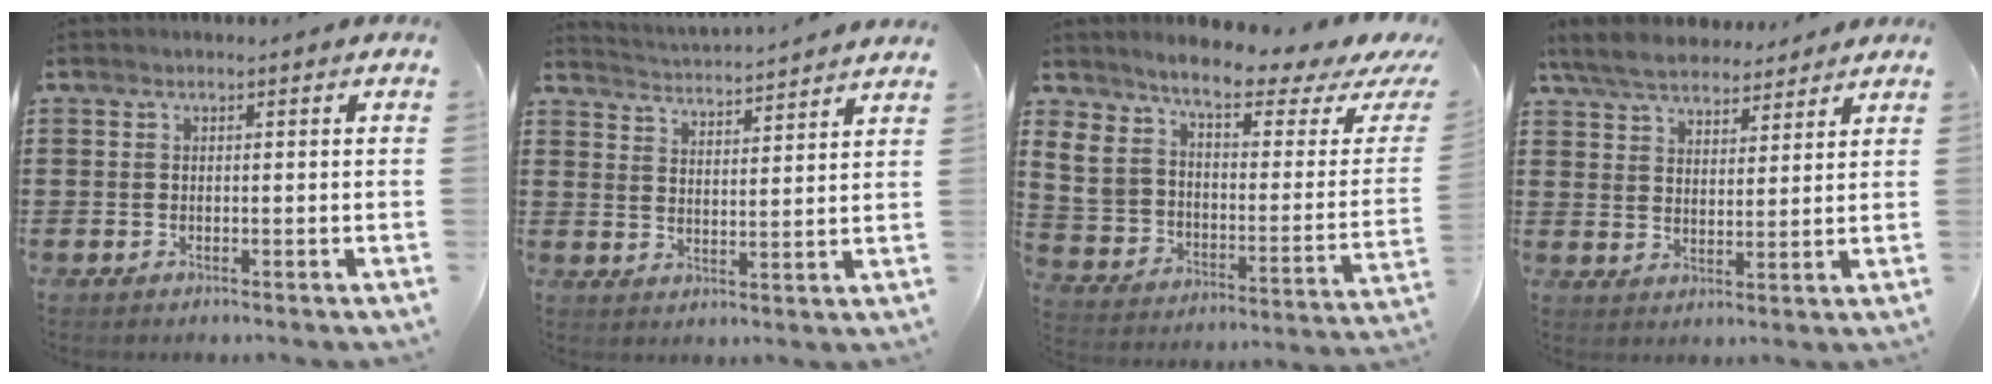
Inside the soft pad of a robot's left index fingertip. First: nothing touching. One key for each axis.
{"total": 3.4, "fx": 3.2, "fy": -1.0, "fz": -0.4, "tx": -0.011, "ty": -0.031, "tz": 0.052}
{"total": 5.7, "fx": 3.9, "fy": 2.0, "fz": 3.6, "tx": -0.090, "ty": -0.028, "tz": 0.062}
{"total": 6.2, "fx": 5.6, "fy": 2.0, "fz": 1.8, "tx": -0.057, "ty": -0.011, "tz": 0.102}